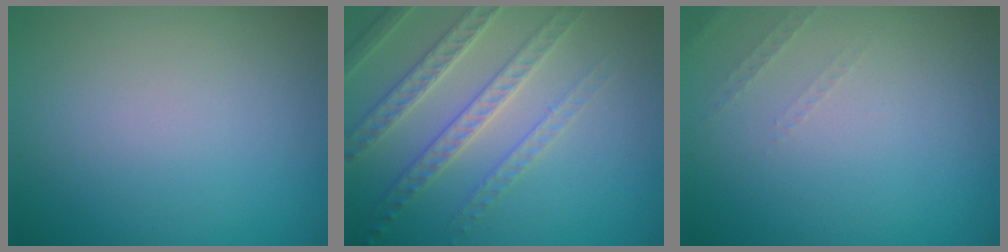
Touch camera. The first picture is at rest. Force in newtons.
{"total": 3.9, "press": 3.7, "slide": 1.1}
{"total": 0.9, "press": 0.9, "slide": 0.3}